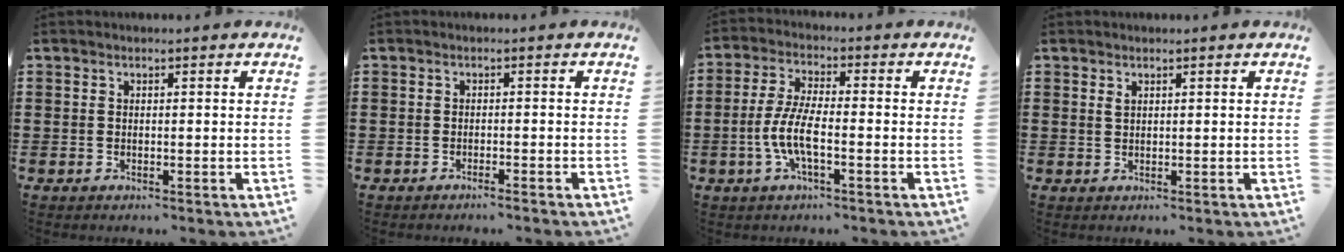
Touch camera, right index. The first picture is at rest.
{"total": 1.0, "force": [-1.0, -0.2, 0.2], "torque": [-0.004, -0.001, -0.019]}
{"total": 6.6, "force": [-2.2, 1.8, 5.9], "torque": [-0.142, -0.013, -0.050]}
{"total": 0.9, "force": [0.5, 0.4, 0.6], "torque": [-0.013, 0.002, 0.008]}